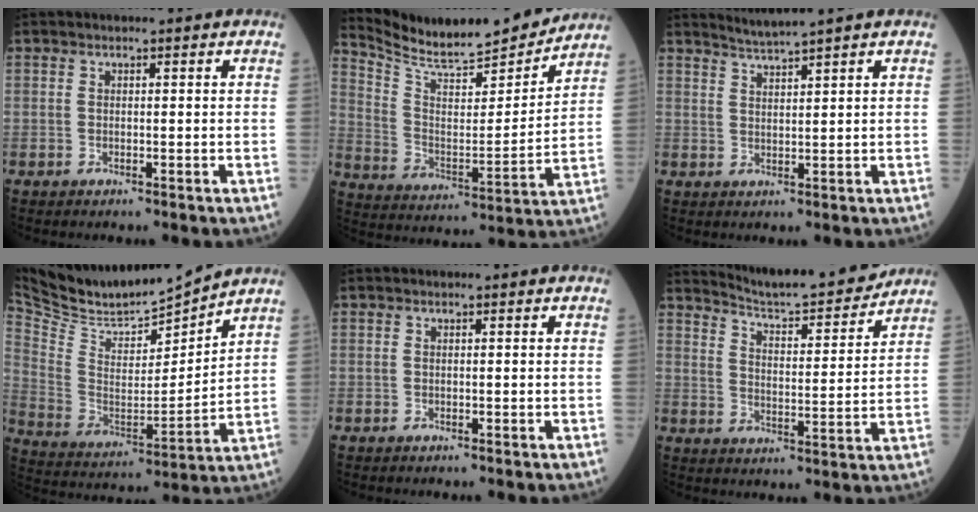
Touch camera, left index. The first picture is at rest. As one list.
[{"total": 17.3, "force": [16.3, 2.1, 5.3], "torque": [-0.104, -0.025, 0.258]}, {"total": 2.7, "force": [2.4, -1.3, 0.3], "torque": [-0.010, -0.008, 0.051]}, {"total": 13.5, "force": [13.3, 0.6, 2.3], "torque": [-0.064, -0.013, 0.249]}, {"total": 0.0}, {"total": 13.1, "force": [12.6, 0.3, 3.6], "torque": [-0.060, -0.009, 0.184]}]